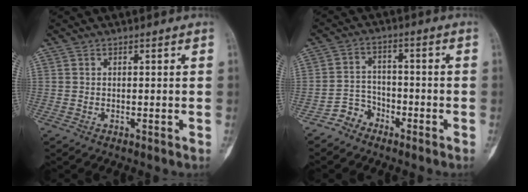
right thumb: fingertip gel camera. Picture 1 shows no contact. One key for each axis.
{"total": 4.5, "fx": -3.4, "fy": 2.9, "fz": 0.1, "tx": 0.015, "ty": 0.033, "tz": -0.069}